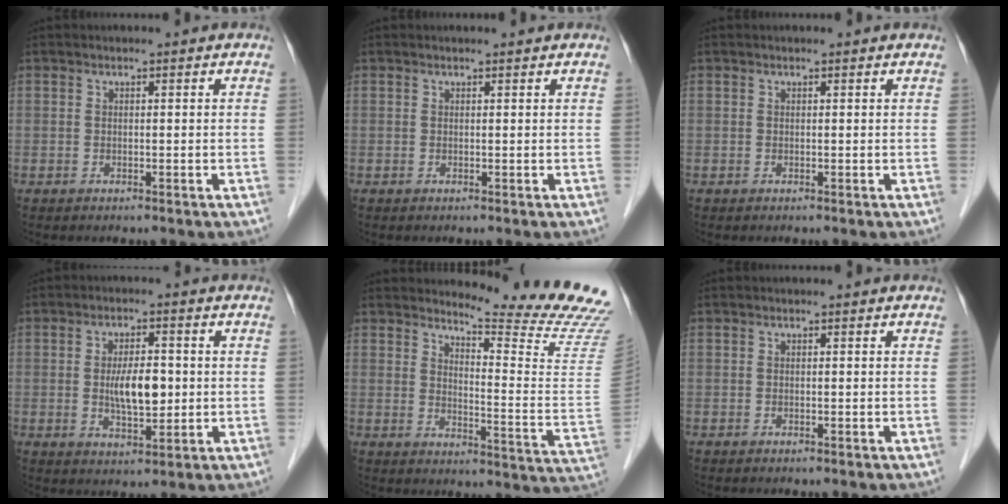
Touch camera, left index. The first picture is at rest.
{"total": 0.5, "force": [0.5, 0.0, 0.1], "torque": [-0.008, -0.001, 0.005]}
{"total": 0.0}
{"total": 6.4, "force": [-0.4, 2.4, 6.0], "torque": [-0.111, -0.006, -0.004]}
{"total": 16.1, "force": [15.4, -1.8, 4.6], "torque": [-0.076, -0.143, 0.177]}
{"total": 0.0}